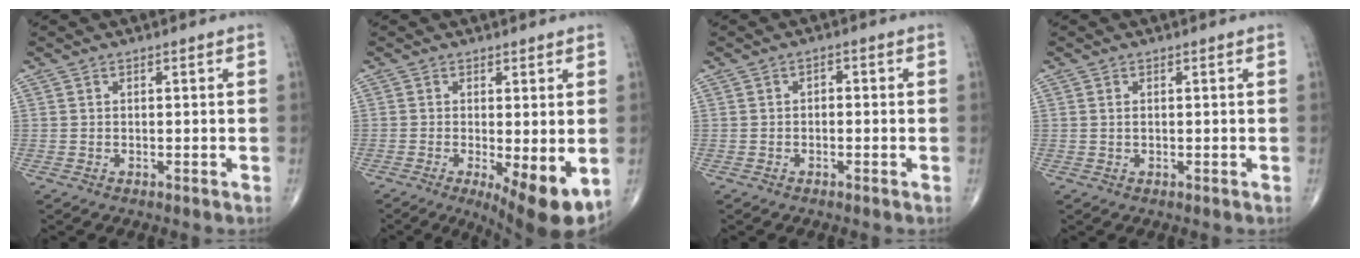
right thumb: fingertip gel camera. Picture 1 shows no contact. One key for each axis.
{"total": 9.9, "fx": -2.7, "fy": 2.8, "fz": 9.1, "tx": -0.128, "ty": -0.022, "tz": -0.034}
{"total": 1.3, "fx": -0.3, "fy": 0.9, "fz": 0.8, "tx": 0.001, "ty": 0.007, "tz": -0.011}
{"total": 0.6, "fx": 0.1, "fy": 0.4, "fz": 0.5, "tx": -0.010, "ty": 0.001, "tz": 0.003}